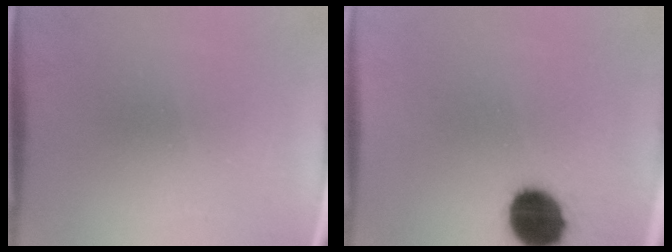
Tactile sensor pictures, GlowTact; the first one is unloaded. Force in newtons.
{"total": 13.3}